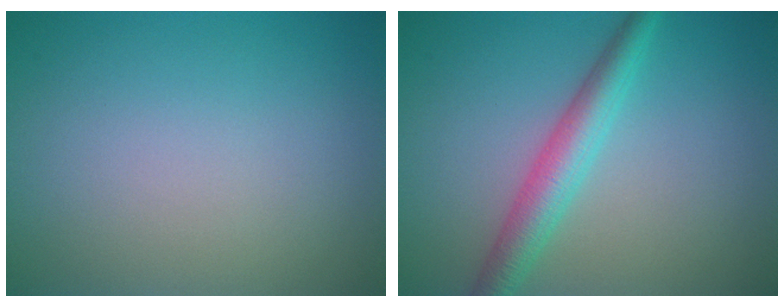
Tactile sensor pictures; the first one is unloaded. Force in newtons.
{"total": 3.8, "press": 3.8, "slide": 0.1}